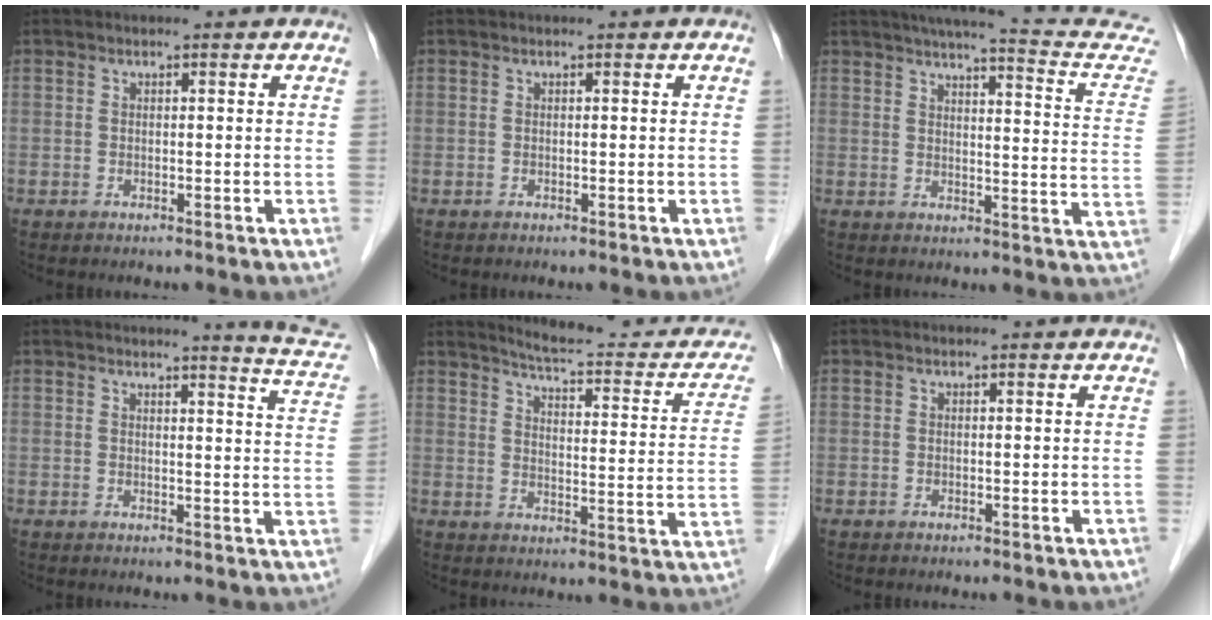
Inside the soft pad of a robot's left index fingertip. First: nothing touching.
{"total": 0.0}
{"total": 17.8, "force": [15.9, 1.5, 7.9], "torque": [-0.093, -0.043, 0.165]}
{"total": 7.8, "force": [7.5, -0.7, 2.2], "torque": [-0.026, -0.056, 0.061]}
{"total": 16.2, "force": [14.8, 3.0, 5.8], "torque": [-0.061, -0.039, 0.168]}
{"total": 1.0, "force": [0.9, 0.1, 0.3], "torque": [-0.011, 0.004, 0.008]}